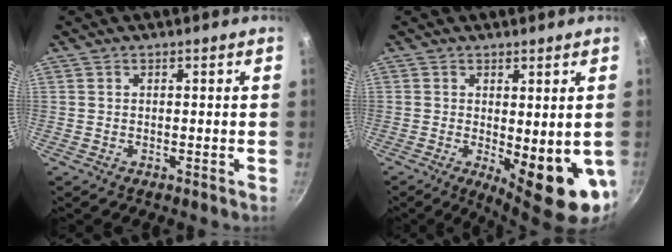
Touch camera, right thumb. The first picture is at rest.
{"total": 11.8, "force": [-1.5, 4.2, 10.9], "torque": [-0.122, -0.015, -0.007]}